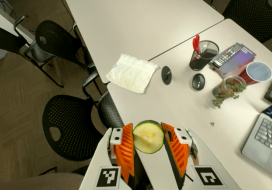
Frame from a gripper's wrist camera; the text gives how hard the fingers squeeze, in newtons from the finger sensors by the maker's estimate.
{"total": 8.2, "left": 7.8, "right": 8.6}